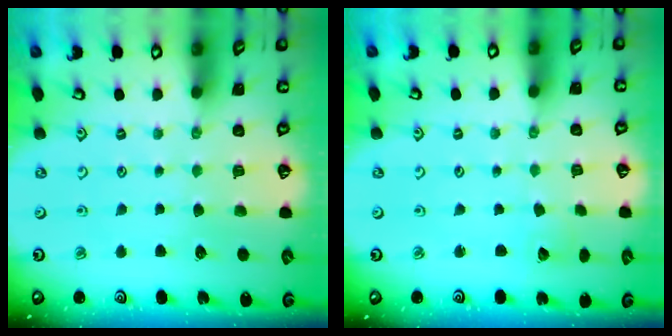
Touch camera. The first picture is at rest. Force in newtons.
{"total": 2.5, "press": 2.5, "slide": 0.4}